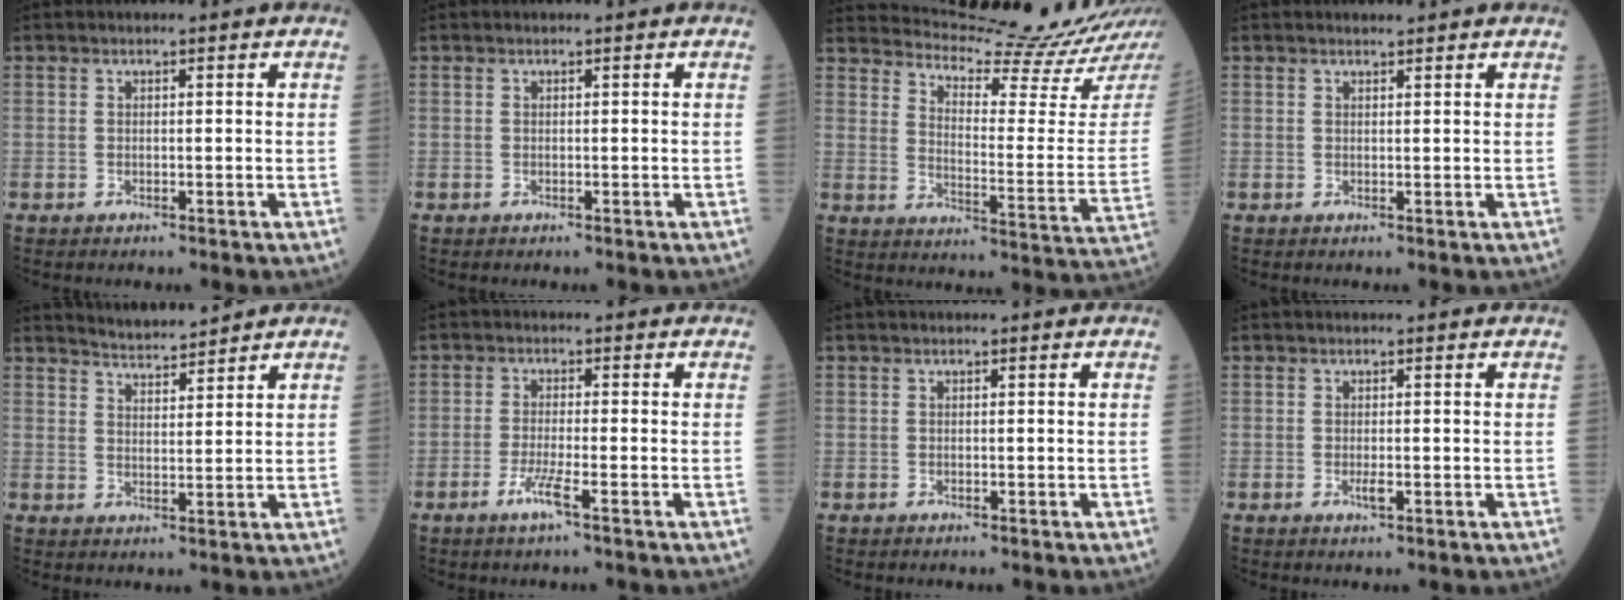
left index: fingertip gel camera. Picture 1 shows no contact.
{"total": 0.0}
{"total": 19.2, "force": [18.5, -2.0, 5.0], "torque": [-0.093, -0.118, 0.244]}
{"total": 0.9, "force": [0.9, 0.1, 0.2], "torque": [-0.015, 0.002, 0.016]}
{"total": 4.3, "force": [4.3, -0.1, 0.3], "torque": [-0.015, 0.005, 0.077]}
{"total": 3.3, "force": [-1.8, -0.3, 2.7], "torque": [-0.061, -0.007, -0.040]}
{"total": 0.0}
{"total": 1.1, "force": [-0.2, 0.2, 1.1], "torque": [-0.020, -0.002, -0.001]}